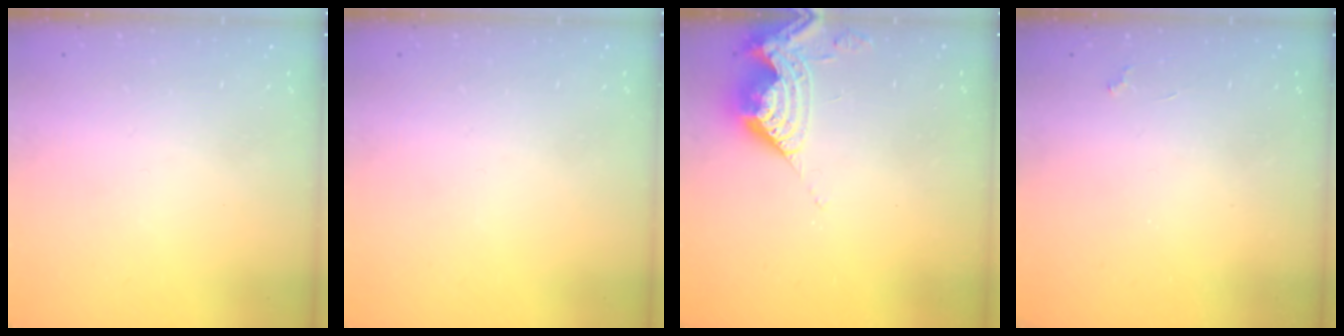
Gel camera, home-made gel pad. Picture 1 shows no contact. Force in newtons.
{"total": 0.0}
{"total": 9.6, "press": 9.5, "slide": 1.4}
{"total": 2.0, "press": 1.9, "slide": 0.4}